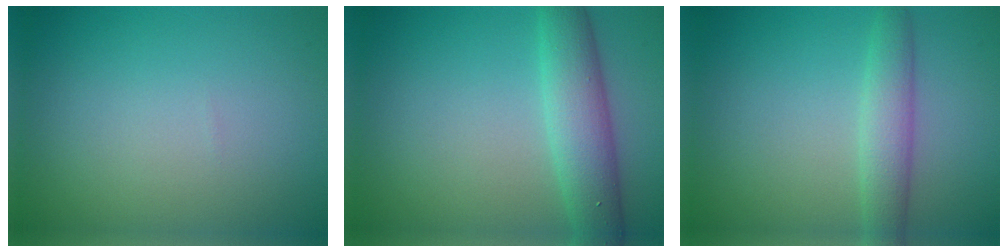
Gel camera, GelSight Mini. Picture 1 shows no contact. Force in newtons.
{"total": 4.8, "press": 4.8, "slide": 0.2}
{"total": 2.9, "press": 2.9, "slide": 0.0}